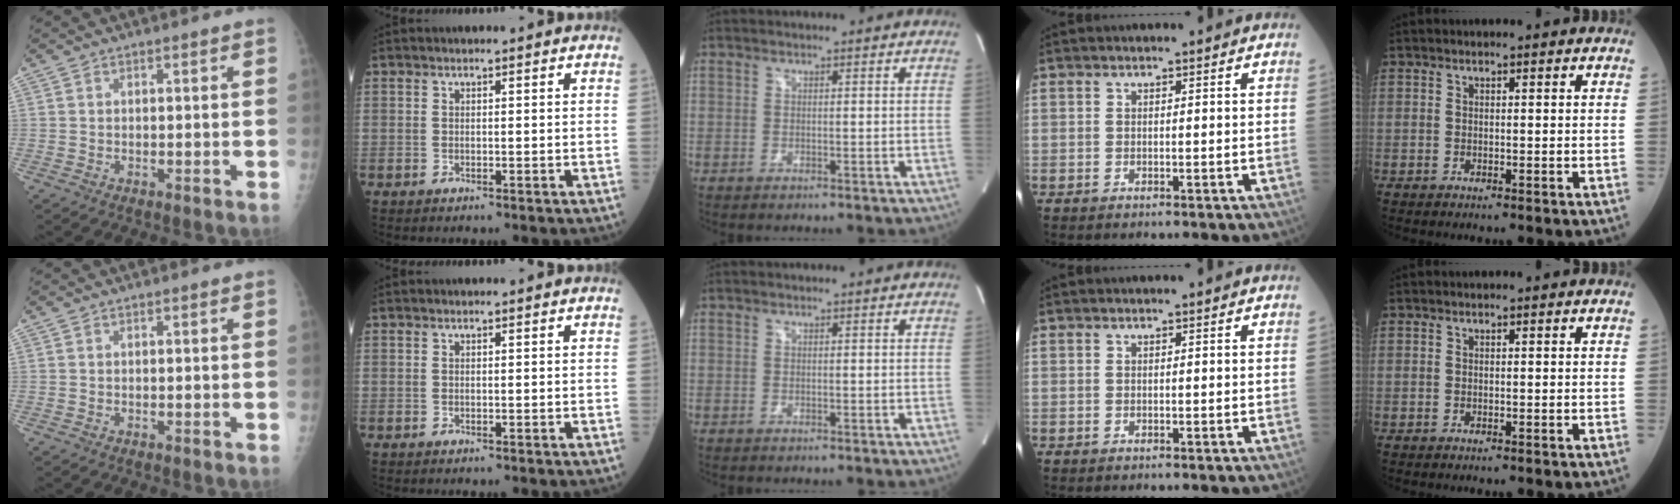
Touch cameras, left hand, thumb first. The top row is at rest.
{}